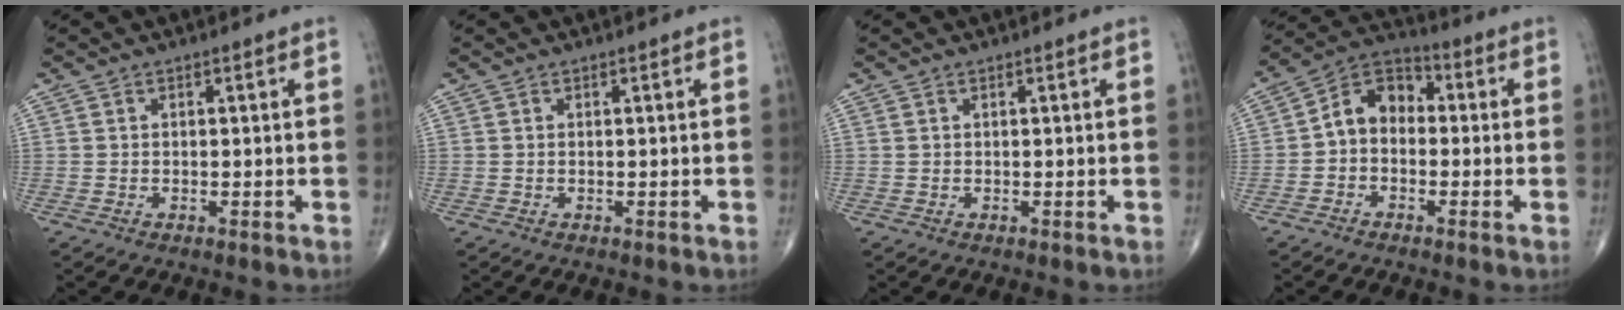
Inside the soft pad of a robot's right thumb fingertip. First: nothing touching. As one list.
[{"total": 0.0}, {"total": 0.0}, {"total": 8.2, "force": [-0.6, 6.0, 5.5], "torque": [-0.066, 0.032, -0.032]}]